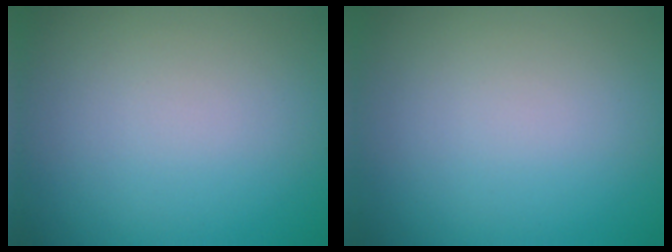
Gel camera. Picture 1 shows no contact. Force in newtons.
{"total": 0.0}